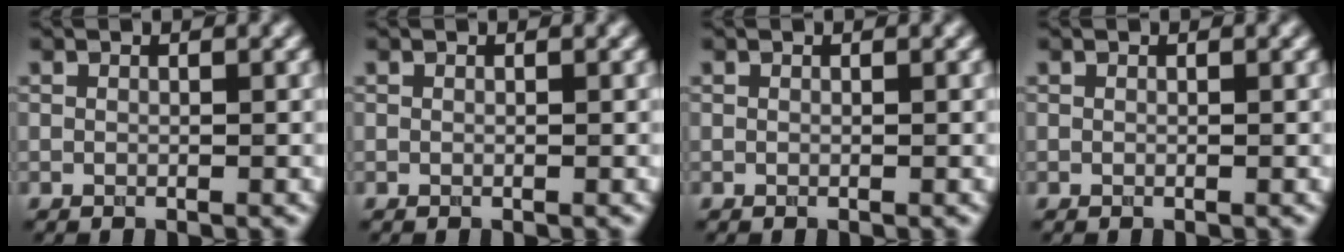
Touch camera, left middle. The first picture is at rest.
{"total": 0.0}
{"total": 0.0}
{"total": 0.0}